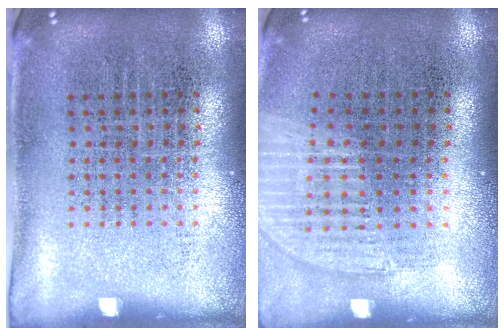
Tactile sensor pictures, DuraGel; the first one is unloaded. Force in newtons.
{"total": 1.2, "press": 1.1, "slide": 0.4}